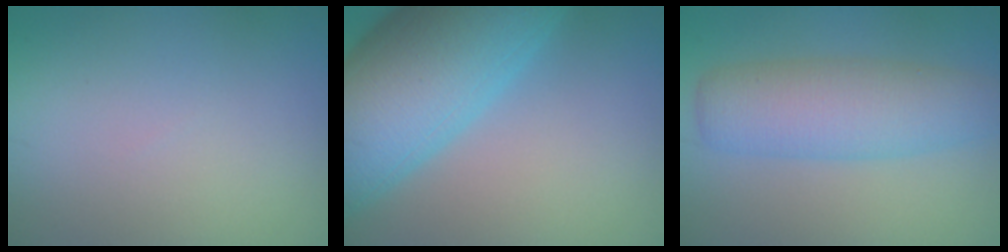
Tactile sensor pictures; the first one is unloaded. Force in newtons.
{"total": 12.3, "press": 12.3, "slide": 0.5}
{"total": 6.1, "press": 6.1, "slide": 0.4}